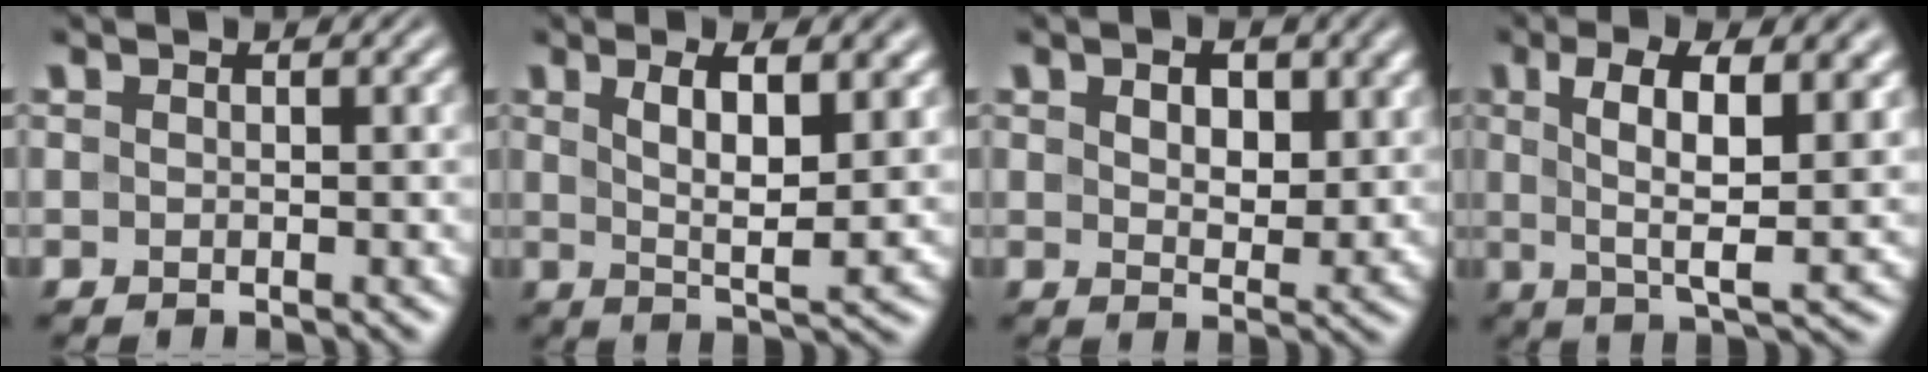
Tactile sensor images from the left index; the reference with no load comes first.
{"total": 5.9, "force": [1.9, 1.7, 5.3], "torque": [-0.084, -0.004, 0.034]}
{"total": 4.2, "force": [1.5, 2.4, 3.1], "torque": [-0.050, -0.005, 0.026]}
{"total": 7.6, "force": [1.8, 2.5, 6.9], "torque": [-0.115, 0.001, 0.029]}